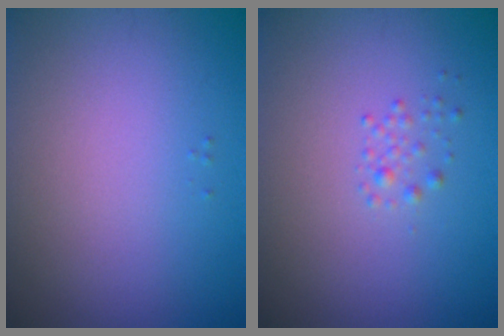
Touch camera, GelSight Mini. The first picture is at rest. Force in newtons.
{"total": 0.9, "press": 0.9, "slide": 0.0}